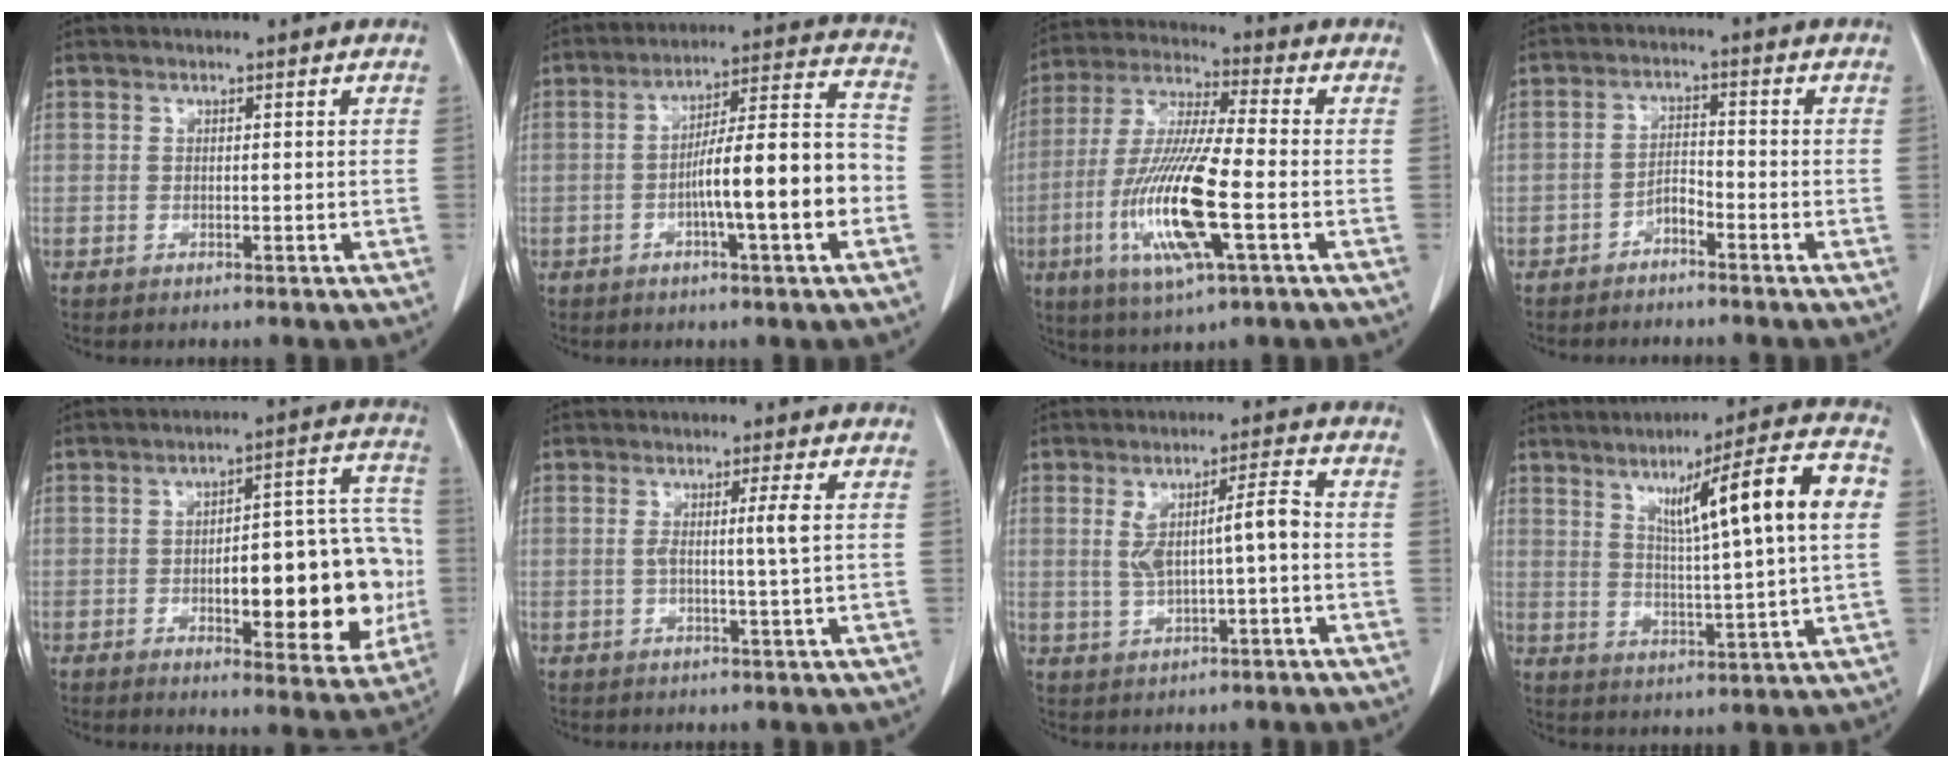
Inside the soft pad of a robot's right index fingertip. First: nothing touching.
{"total": 13.4, "force": [-3.5, 1.0, 12.9], "torque": [-0.201, 0.021, -0.055]}
{"total": 15.9, "force": [-4.3, 1.6, 15.3], "torque": [-0.316, -0.016, -0.081]}
{"total": 2.8, "force": [-2.2, 0.7, 1.5], "torque": [-0.025, 0.006, -0.043]}
{"total": 18.4, "force": [-3.1, 6.0, 17.1], "torque": [-0.188, 0.038, -0.026]}
{"total": 3.0, "force": [0.3, -0.9, 2.8], "torque": [-0.050, -0.005, 0.006]}
{"total": 6.4, "force": [0.0, 0.8, 6.3], "torque": [-0.114, 0.017, 0.007]}
{"total": 14.8, "force": [3.9, -0.2, 14.2], "torque": [-0.215, 0.014, 0.059]}